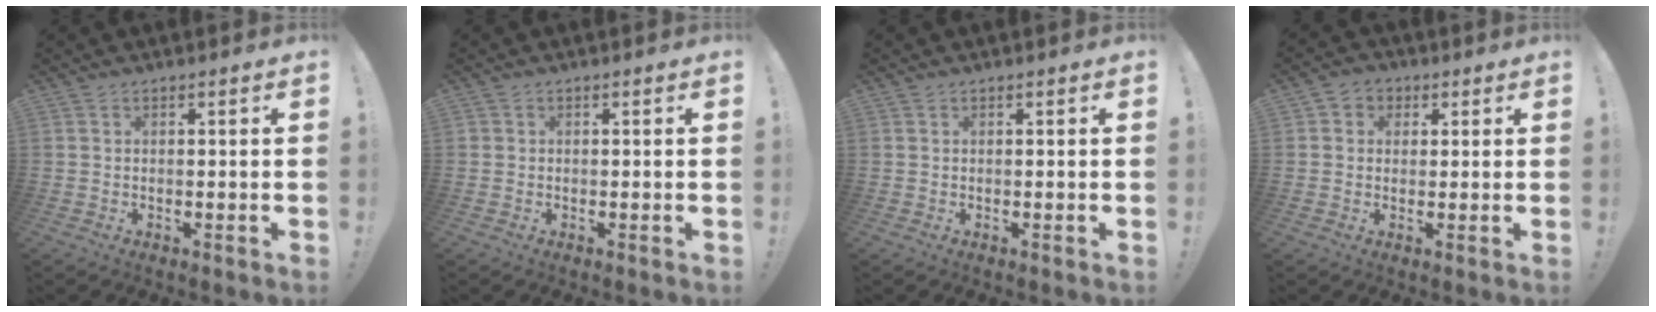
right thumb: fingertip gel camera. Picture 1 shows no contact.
{"total": 0.8, "force": [0.2, 0.7, 0.2], "torque": [-0.010, 0.004, 0.005]}
{"total": 0.0}
{"total": 3.7, "force": [0.2, 3.6, 1.1], "torque": [-0.020, 0.005, 0.004]}